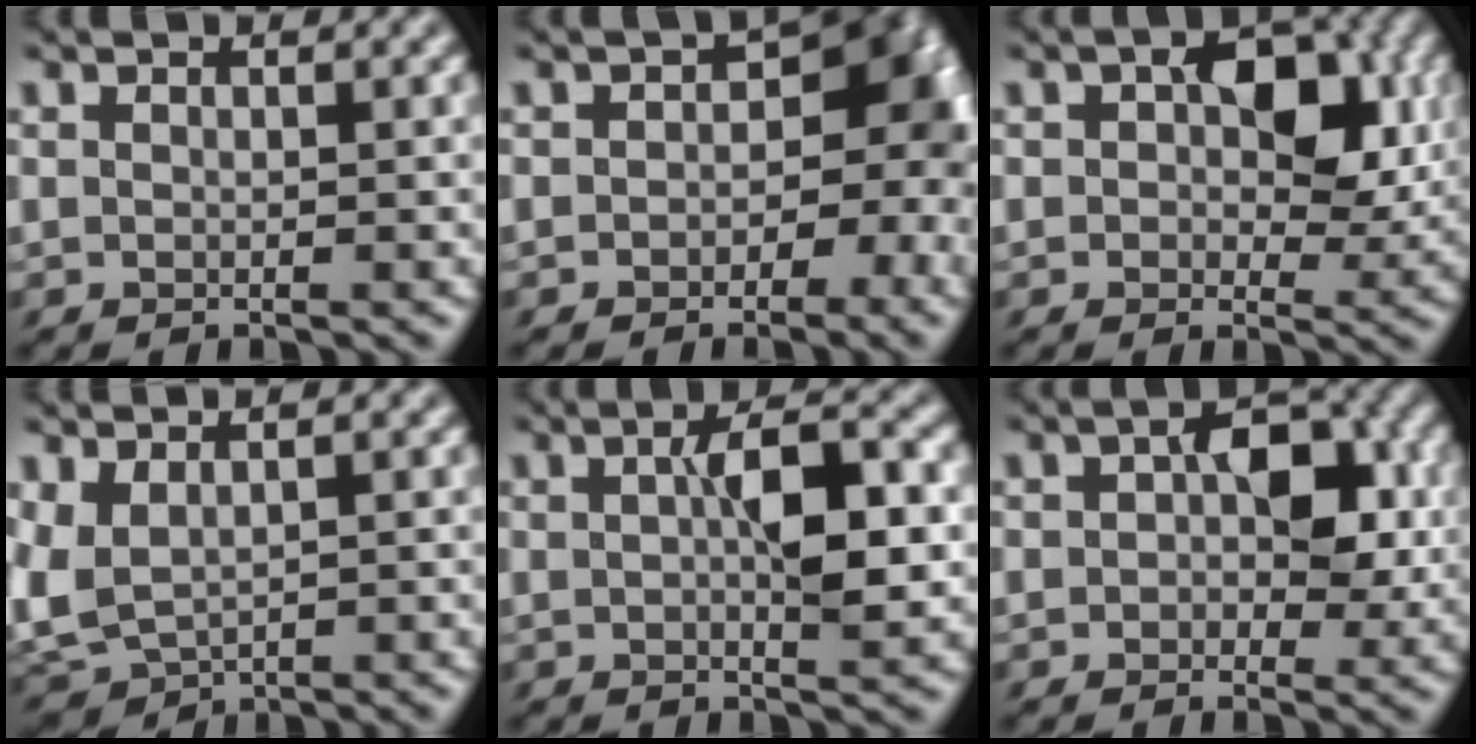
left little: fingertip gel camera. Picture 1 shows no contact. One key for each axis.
{"total": 12.1, "fx": -1.6, "fy": 8.1, "fz": 8.8, "tx": -0.105, "ty": -0.031, "tz": -0.027}
{"total": 8.8, "fx": 1.5, "fy": 5.3, "fz": 6.8, "tx": -0.116, "ty": -0.001, "tz": 0.022}
{"total": 4.9, "fx": -0.9, "fy": 2.5, "fz": 4.0, "tx": -0.093, "ty": -0.007, "tz": -0.012}
{"total": 5.7, "fx": 0.5, "fy": 2.5, "fz": 5.1, "tx": -0.089, "ty": 0.006, "tz": 0.004}
{"total": 7.5, "fx": 0.5, "fy": 4.5, "fz": 5.9, "tx": -0.095, "ty": 0.001, "tz": 0.006}